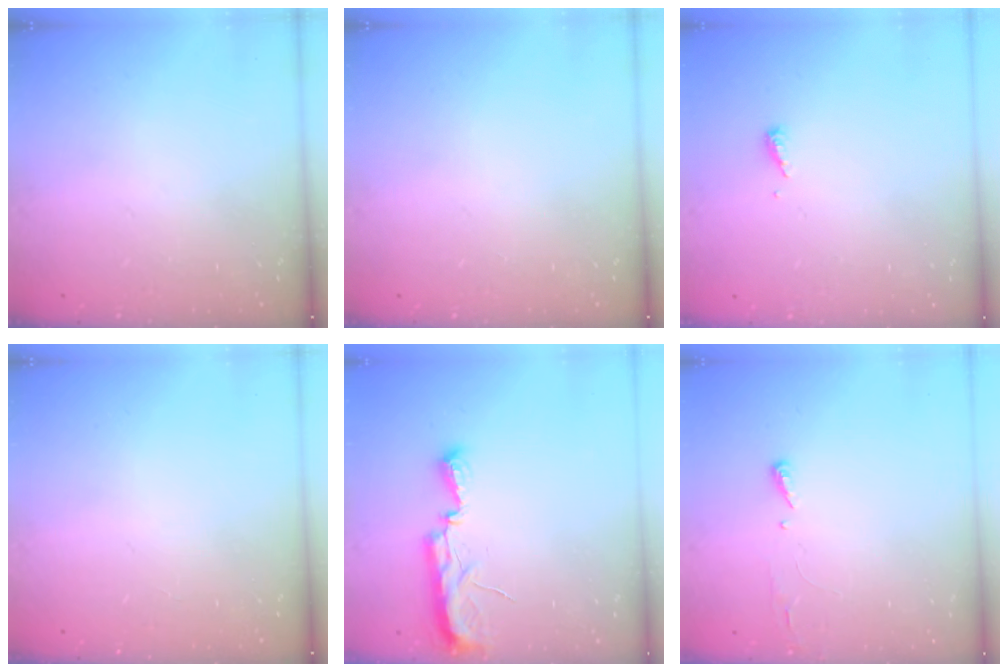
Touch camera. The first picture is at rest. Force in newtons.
{"total": 0.0}
{"total": 4.7, "press": 4.6, "slide": 0.4}
{"total": 0.0}
{"total": 7.6, "press": 7.6, "slide": 0.7}
{"total": 2.9, "press": 2.9, "slide": 0.4}